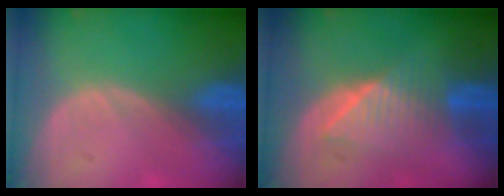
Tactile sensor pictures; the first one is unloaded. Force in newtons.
{"total": 6.4, "press": 6.3, "slide": 1.1}